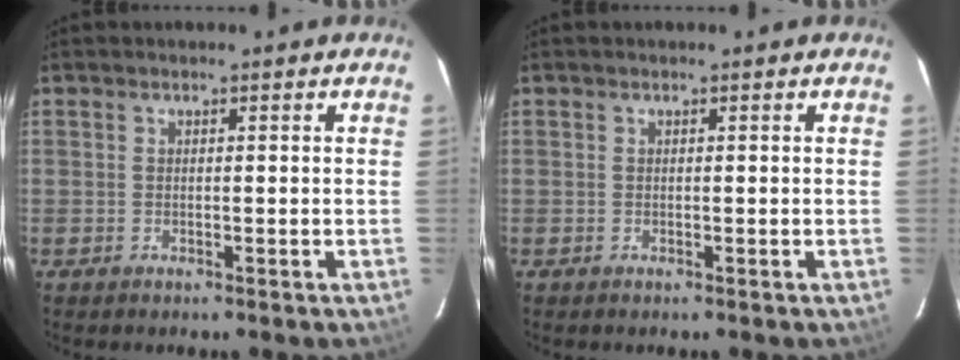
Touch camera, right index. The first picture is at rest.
{"total": 0.0}